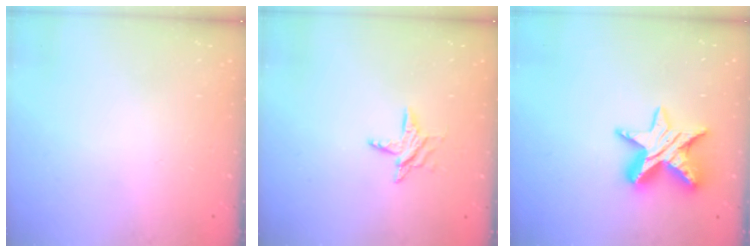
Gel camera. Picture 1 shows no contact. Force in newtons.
{"total": 6.2, "press": 6.2, "slide": 0.6}
{"total": 12.7, "press": 12.7, "slide": 0.8}